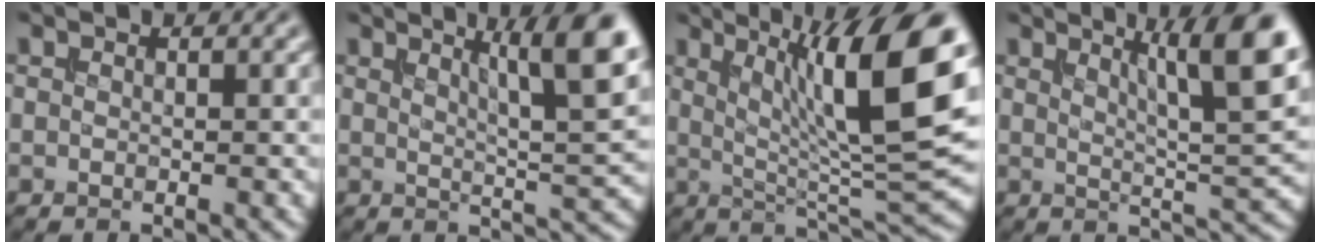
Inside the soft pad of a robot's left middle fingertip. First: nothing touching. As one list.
[{"total": 8.7, "force": [4.2, 1.7, 7.4], "torque": [-0.081, 0.014, 0.059]}, {"total": 12.4, "force": [3.7, 2.6, 11.6], "torque": [-0.169, 0.002, 0.065]}, {"total": 9.6, "force": [4.4, 1.9, 8.3], "torque": [-0.095, 0.014, 0.063]}]